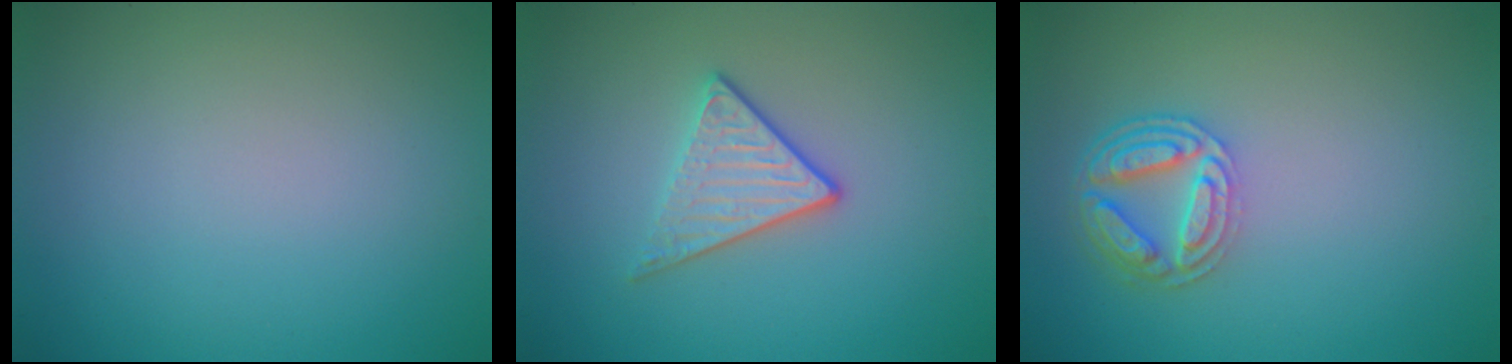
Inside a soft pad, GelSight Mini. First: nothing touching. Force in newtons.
{"total": 2.9, "press": 2.6, "slide": 1.4}
{"total": 4.3, "press": 3.4, "slide": 2.6}